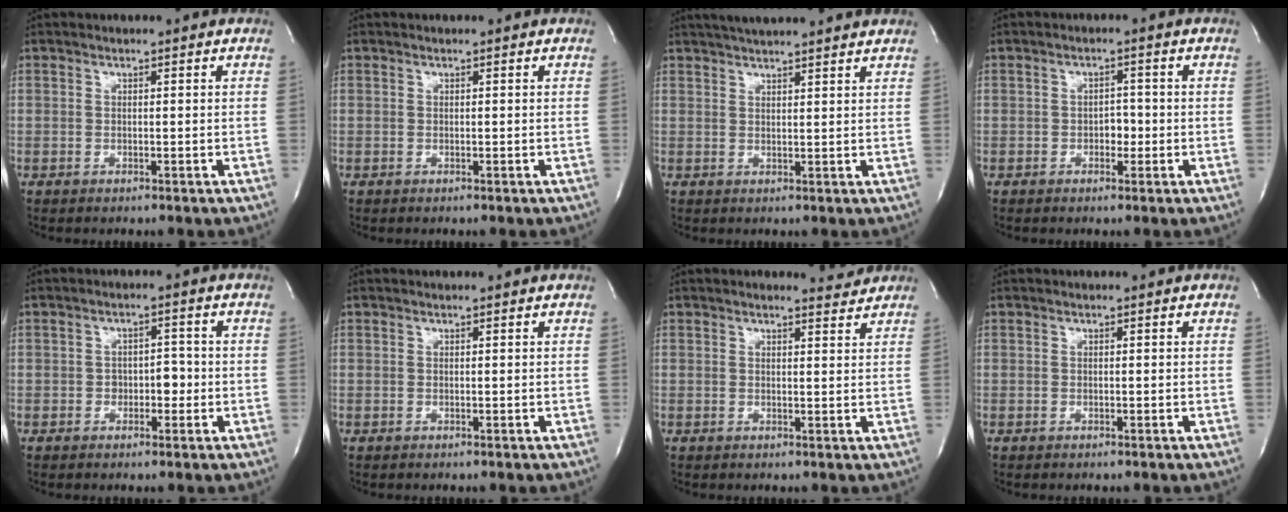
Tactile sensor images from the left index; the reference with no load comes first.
{"total": 0.0}
{"total": 11.1, "force": [9.9, 0.6, 5.0], "torque": [-0.082, 0.029, 0.130]}
{"total": 2.0, "force": [-0.7, 1.3, 1.4], "torque": [-0.016, 0.005, -0.010]}
{"total": 2.9, "force": [-0.8, 1.8, 2.1], "torque": [-0.022, 0.009, -0.011]}
{"total": 0.6, "force": [0.6, 0.0, 0.1], "torque": [-0.005, -0.001, 0.005]}
{"total": 2.1, "force": [2.1, 0.1, -0.1], "torque": [-0.009, -0.013, 0.022]}
{"total": 0.0}